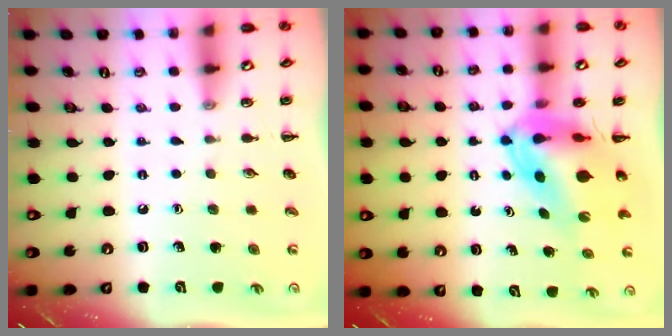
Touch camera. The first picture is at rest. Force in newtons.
{"total": 8.5, "press": 8.2, "slide": 2.4}